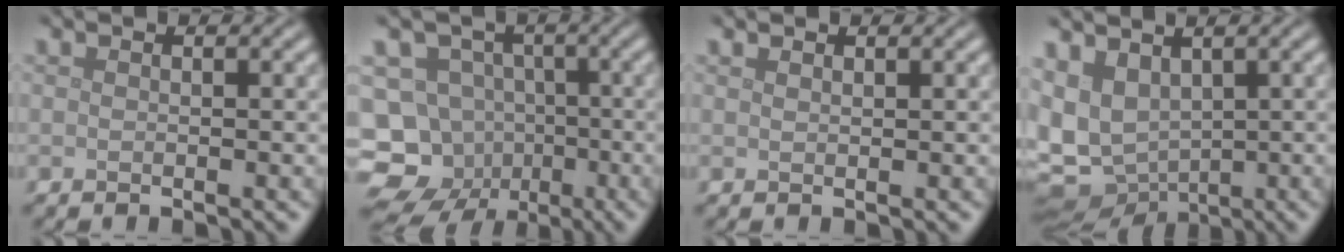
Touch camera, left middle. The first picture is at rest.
{"total": 13.2, "force": [-6.8, 10.8, 3.3], "torque": [-0.076, -0.016, -0.115]}
{"total": 0.6, "force": [0.6, 0.0, 0.1], "torque": [-0.001, 0.000, 0.011]}
{"total": 7.8, "force": [-0.1, 5.6, 5.3], "torque": [-0.118, -0.017, 0.025]}